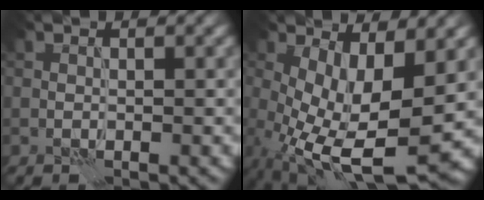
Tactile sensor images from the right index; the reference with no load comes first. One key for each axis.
{"total": 9.6, "fx": -1.3, "fy": 3.8, "fz": 8.7, "tx": -0.174, "ty": -0.020, "tz": -0.013}